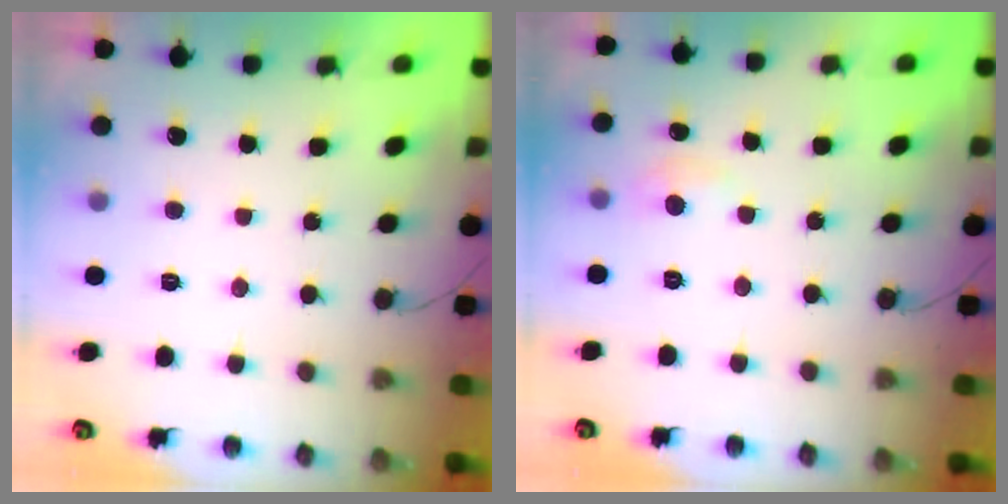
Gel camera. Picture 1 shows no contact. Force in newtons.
{"total": 3.5, "press": 3.4, "slide": 0.4}